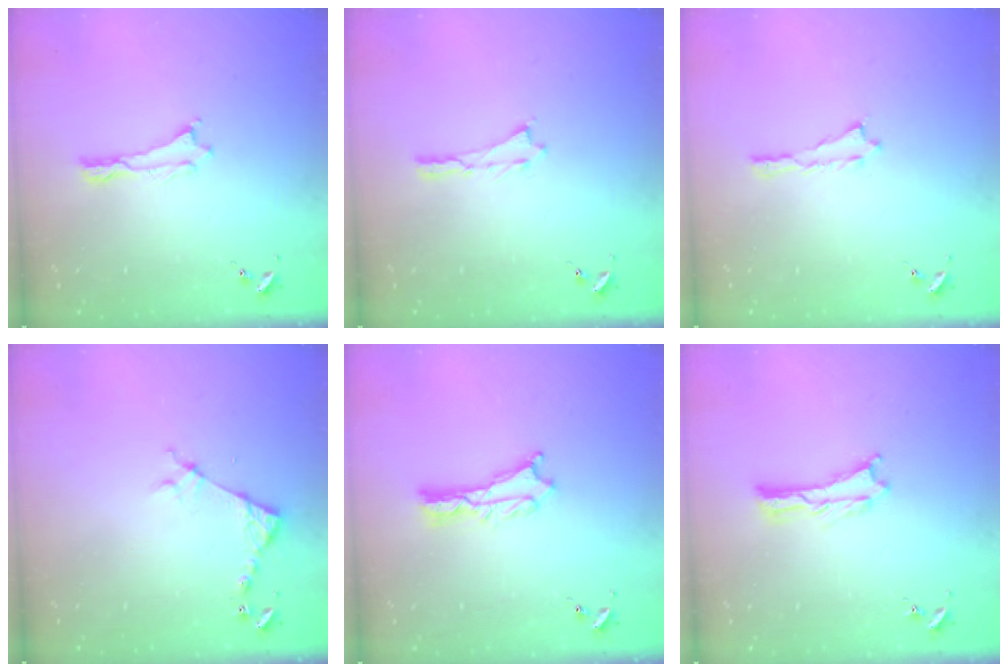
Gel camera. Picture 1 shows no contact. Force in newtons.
{"total": 0.0}
{"total": 0.0}
{"total": 3.8, "press": 3.8, "slide": 0.4}
{"total": 1.3, "press": 1.3, "slide": 0.1}
{"total": 0.0}